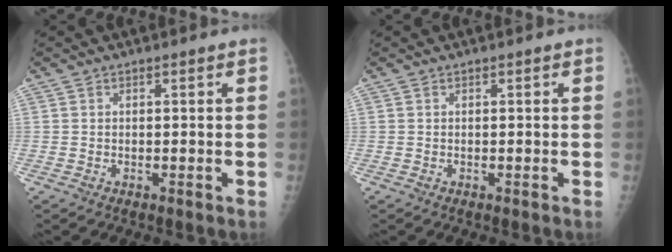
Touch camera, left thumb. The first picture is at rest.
{"total": 0.0}